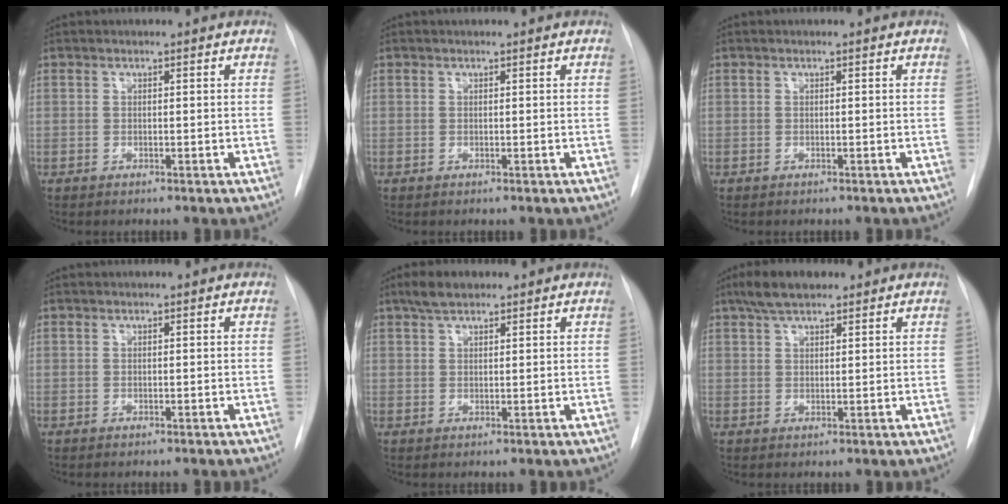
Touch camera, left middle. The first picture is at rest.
{"total": 0.0}
{"total": 0.5, "force": [-0.5, 0.1, 0.2], "torque": [0.000, -0.001, -0.008]}
{"total": 0.8, "force": [-0.7, 0.1, 0.3], "torque": [-0.004, -0.001, -0.012]}
{"total": 3.2, "force": [2.4, 1.3, 1.7], "torque": [-0.036, 0.011, 0.041]}
{"total": 5.0, "force": [3.6, 1.8, 2.9], "torque": [-0.060, 0.017, 0.064]}